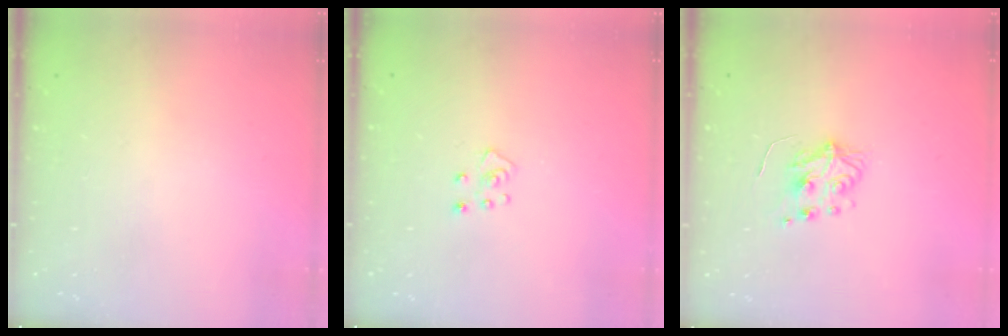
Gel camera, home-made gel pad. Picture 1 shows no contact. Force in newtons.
{"total": 4.2, "press": 4.1, "slide": 0.3}
{"total": 5.9, "press": 5.9, "slide": 0.6}